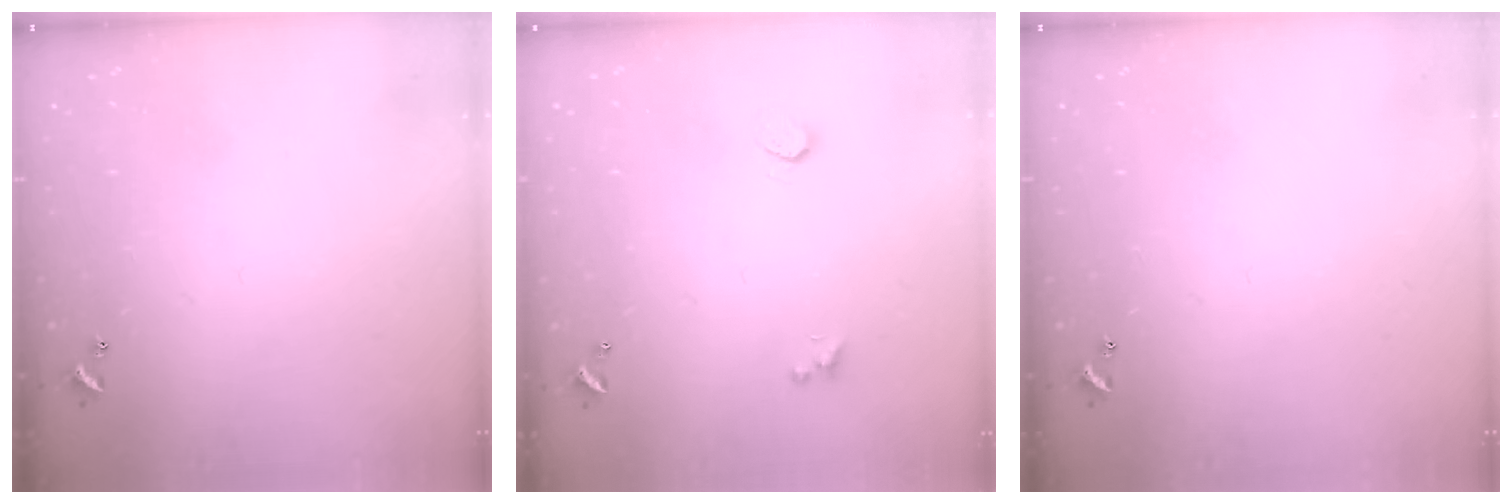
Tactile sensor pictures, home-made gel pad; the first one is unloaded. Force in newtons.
{"total": 0.9, "press": 0.8, "slide": 0.4}
{"total": 0.0}